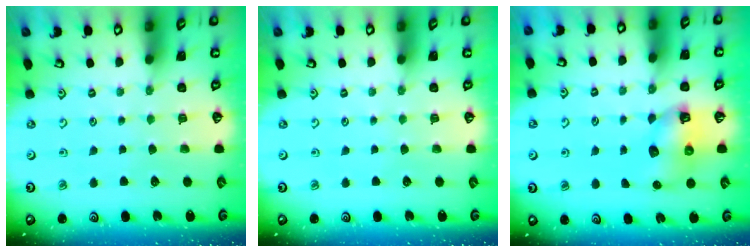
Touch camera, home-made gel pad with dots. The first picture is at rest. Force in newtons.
{"total": 0.0}
{"total": 7.4, "press": 7.3, "slide": 1.2}